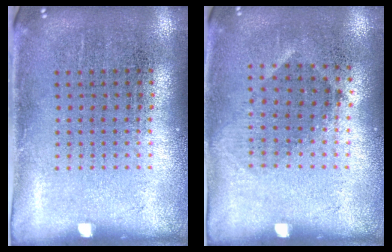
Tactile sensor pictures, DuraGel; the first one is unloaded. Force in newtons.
{"total": 0.9, "press": 0.7, "slide": 0.6}